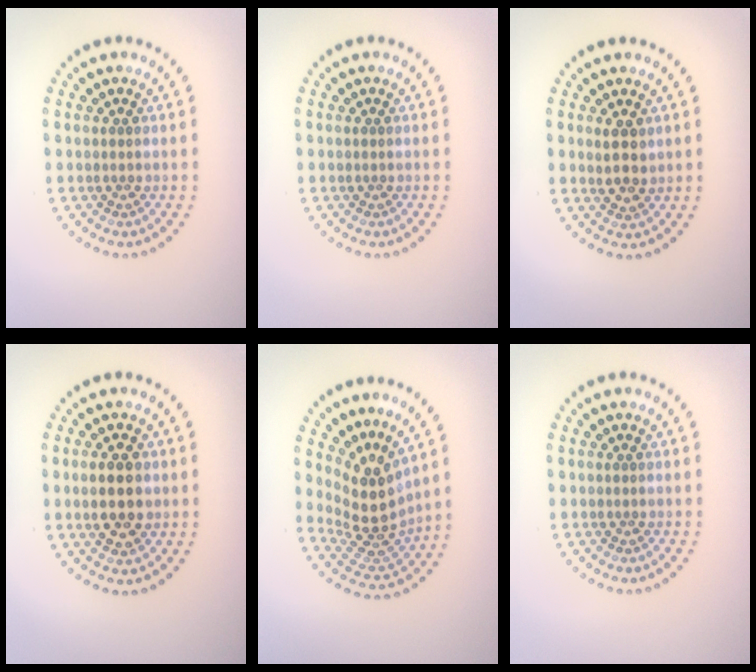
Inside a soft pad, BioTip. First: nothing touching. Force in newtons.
{"total": 0.0}
{"total": 2.3, "press": 2.2, "slide": 0.7}
{"total": 3.7, "press": 3.7, "slide": 0.4}
{"total": 4.6, "press": 3.5, "slide": 3.0}
{"total": 0.0}